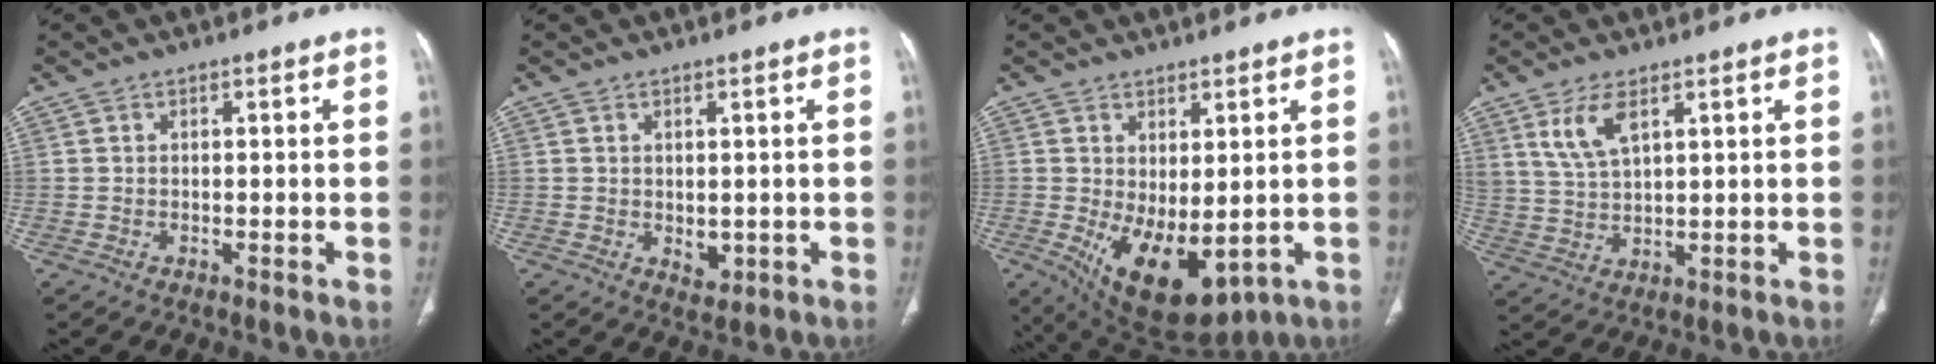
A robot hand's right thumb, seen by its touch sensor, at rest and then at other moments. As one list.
[{"total": 2.4, "force": [-0.2, 1.6, 1.8], "torque": [-0.020, -0.008, 0.007]}, {"total": 12.2, "force": [-2.1, 6.0, 10.4], "torque": [-0.158, -0.017, -0.001]}, {"total": 6.6, "force": [3.6, 2.7, 4.8], "torque": [-0.098, -0.016, 0.081]}]